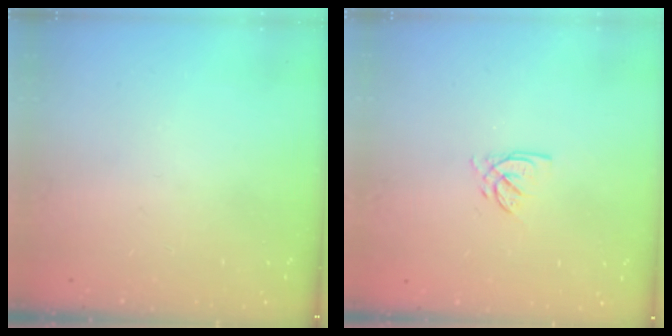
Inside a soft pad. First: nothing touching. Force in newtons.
{"total": 2.5, "press": 2.5, "slide": 0.3}